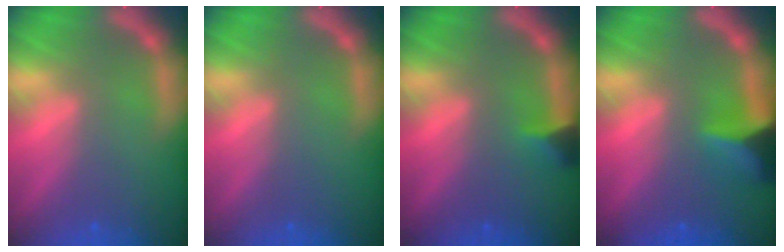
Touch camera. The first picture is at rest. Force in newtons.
{"total": 0.0}
{"total": 1.9}
{"total": 5.0}